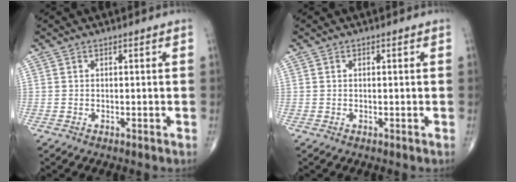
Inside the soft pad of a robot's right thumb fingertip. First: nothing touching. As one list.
[{"total": 0.0}]